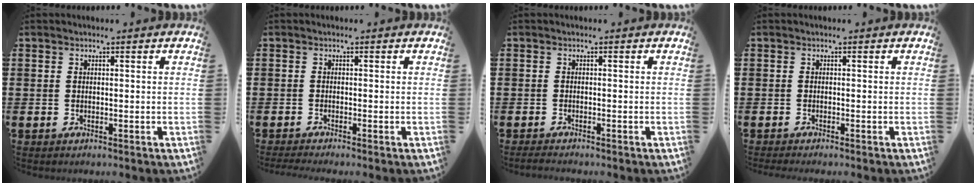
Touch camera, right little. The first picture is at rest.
{"total": 0.0}
{"total": 0.0}
{"total": 0.0}